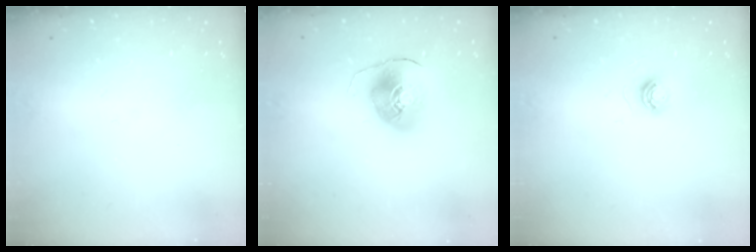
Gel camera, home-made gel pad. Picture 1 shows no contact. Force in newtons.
{"total": 9.3, "press": 9.2, "slide": 1.0}
{"total": 5.6, "press": 5.6, "slide": 0.3}